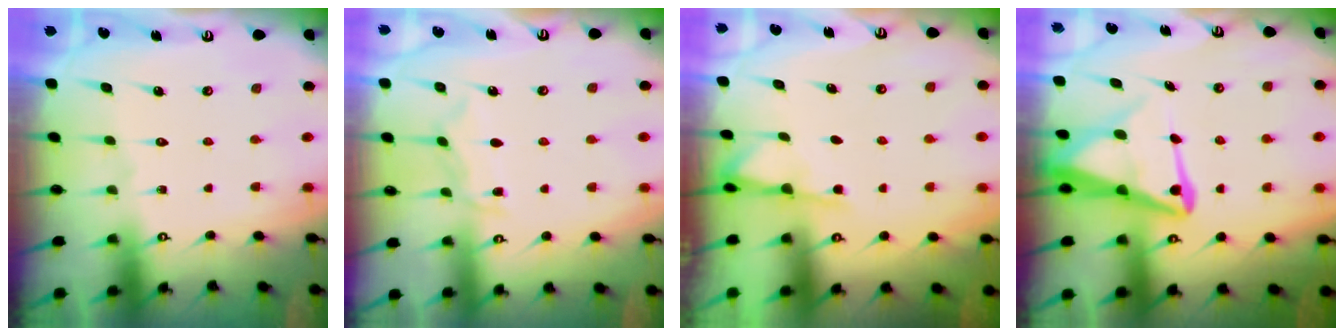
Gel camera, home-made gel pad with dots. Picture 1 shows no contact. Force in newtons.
{"total": 6.0, "press": 6.0, "slide": 0.7}
{"total": 1.9, "press": 1.8, "slide": 0.4}
{"total": 8.7, "press": 8.6, "slide": 1.0}